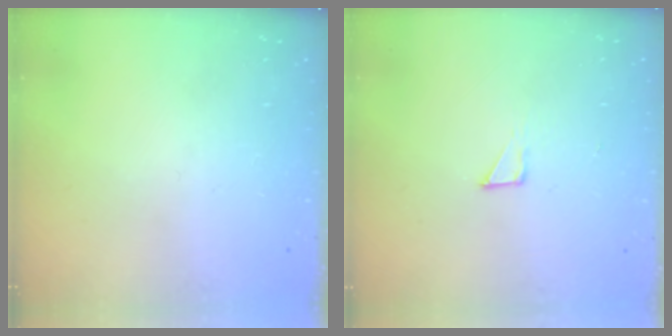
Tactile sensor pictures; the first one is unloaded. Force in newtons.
{"total": 3.3, "press": 3.3, "slide": 0.3}